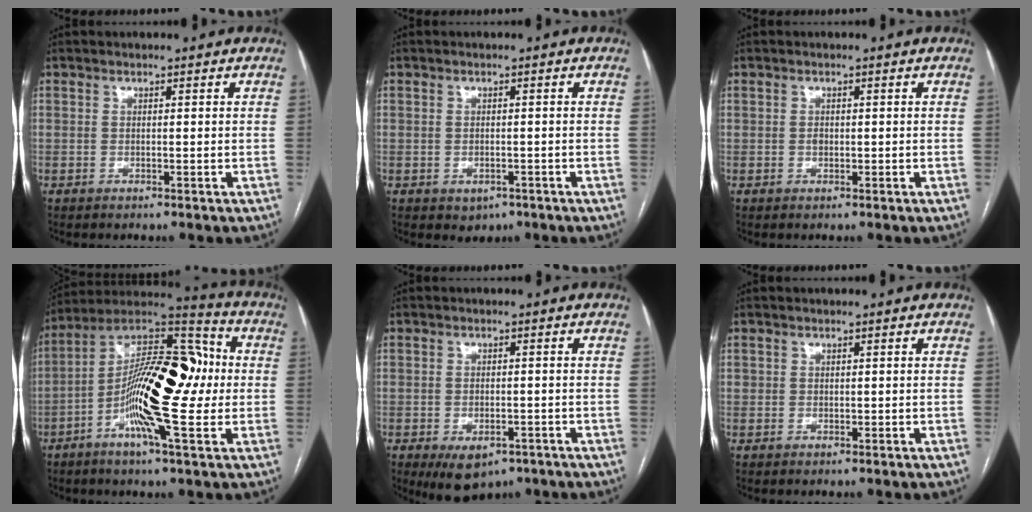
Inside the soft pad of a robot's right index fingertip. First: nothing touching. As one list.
[{"total": 2.2, "force": [-1.1, 1.6, 1.0], "torque": [-0.012, 0.001, -0.004]}, {"total": 0.9, "force": [0.0, 0.7, 0.5], "torque": [-0.011, 0.001, -0.001]}, {"total": 19.1, "force": [-2.1, 4.8, 18.3], "torque": [-0.319, 0.030, -0.041]}, {"total": 6.1, "force": [-3.7, 3.5, 3.5], "torque": [-0.056, -0.006, -0.045]}, {"total": 0.6, "force": [0.2, 0.6, 0.1], "torque": [0.007, 0.003, 0.001]}]